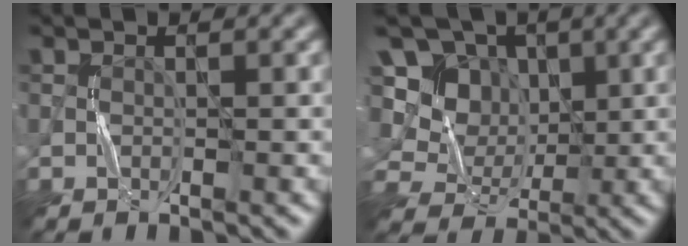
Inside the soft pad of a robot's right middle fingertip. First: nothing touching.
{"total": 9.0, "force": [2.0, 7.9, 3.8], "torque": [-0.095, 0.029, 0.017]}